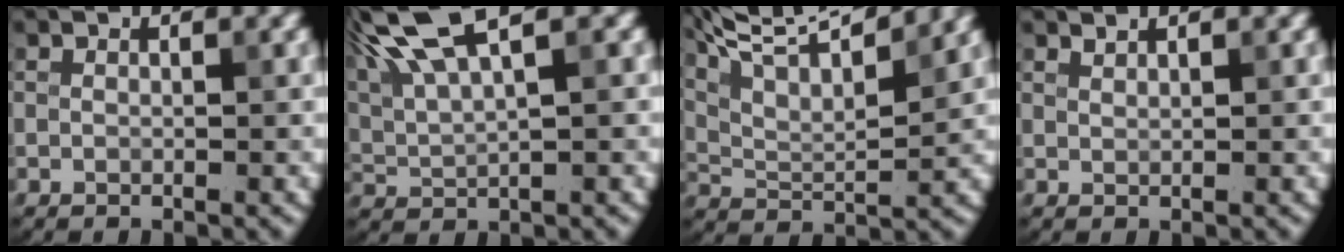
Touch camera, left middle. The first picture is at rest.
{"total": 9.3, "force": [5.6, 2.4, 7.0], "torque": [-0.148, 0.021, 0.105]}
{"total": 10.9, "force": [8.0, 2.8, 6.9], "torque": [-0.128, 0.022, 0.112]}
{"total": 0.6, "force": [0.6, 0.0, 0.1], "torque": [0.003, -0.003, 0.014]}